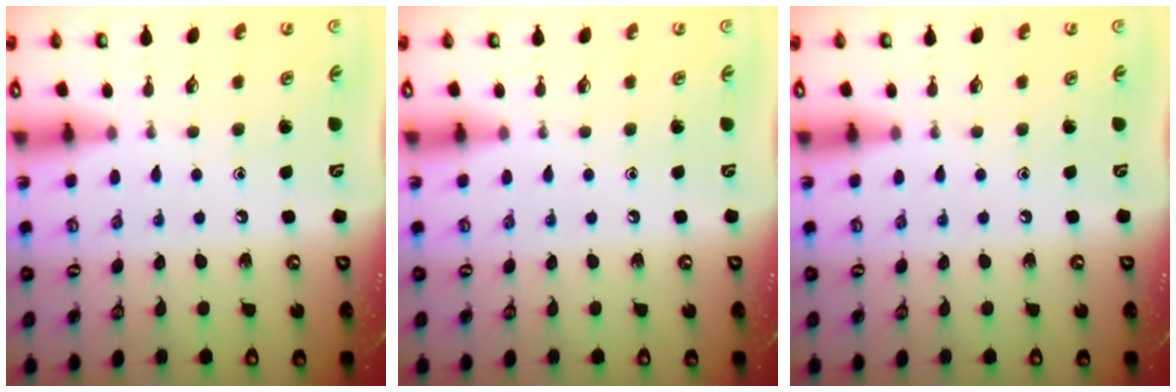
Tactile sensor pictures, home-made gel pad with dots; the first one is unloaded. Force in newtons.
{"total": 0.0}
{"total": 0.0}